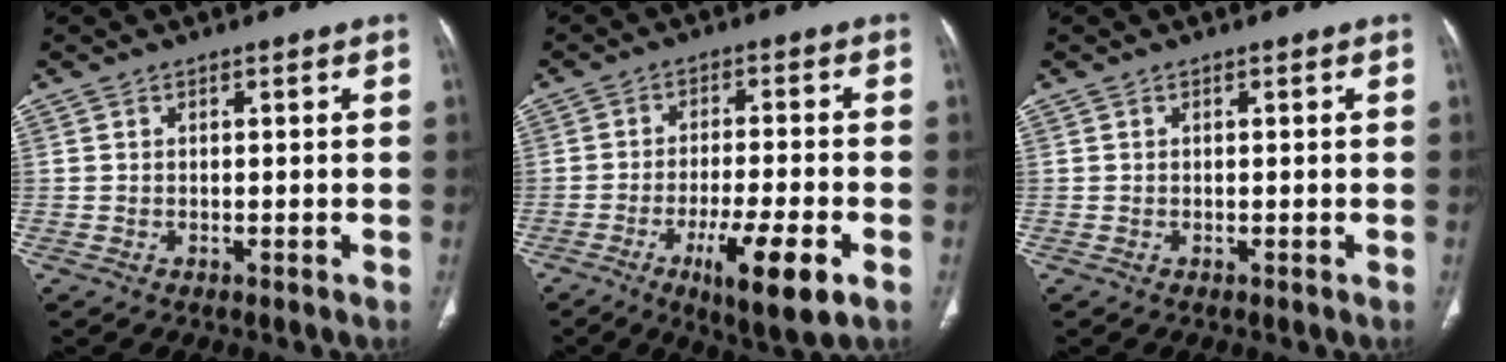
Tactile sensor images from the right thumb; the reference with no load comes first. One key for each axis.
{"total": 11.7, "fx": -5.1, "fy": 2.4, "fz": 10.3, "tx": -0.173, "ty": 0.003, "tz": -0.078}
{"total": 0.0}